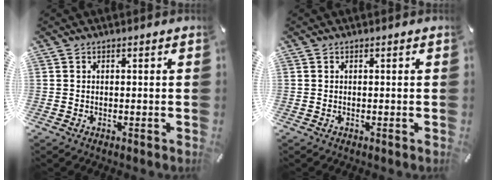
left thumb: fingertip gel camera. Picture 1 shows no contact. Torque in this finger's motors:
{"motor_torque": [0.00, 0.00, 0.00, 0.01, 0.00]}